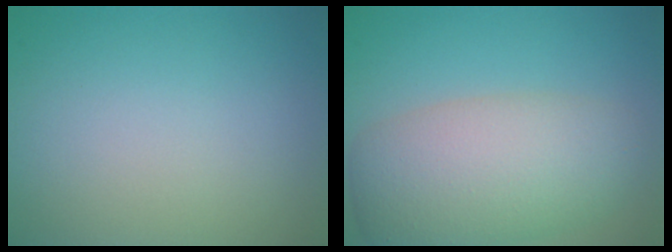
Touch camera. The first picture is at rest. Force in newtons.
{"total": 7.5, "press": 7.5, "slide": 0.2}